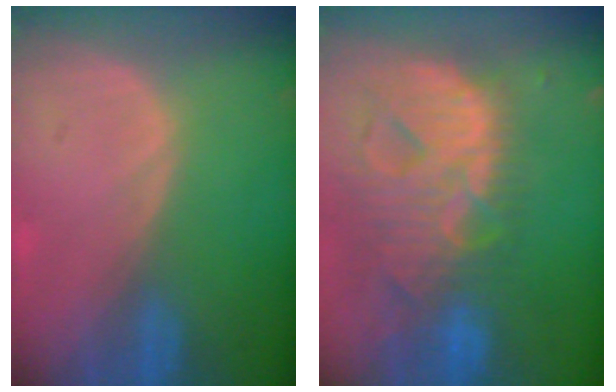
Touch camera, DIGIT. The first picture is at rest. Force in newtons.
{"total": 13.5, "press": 11.5, "slide": 7.1}